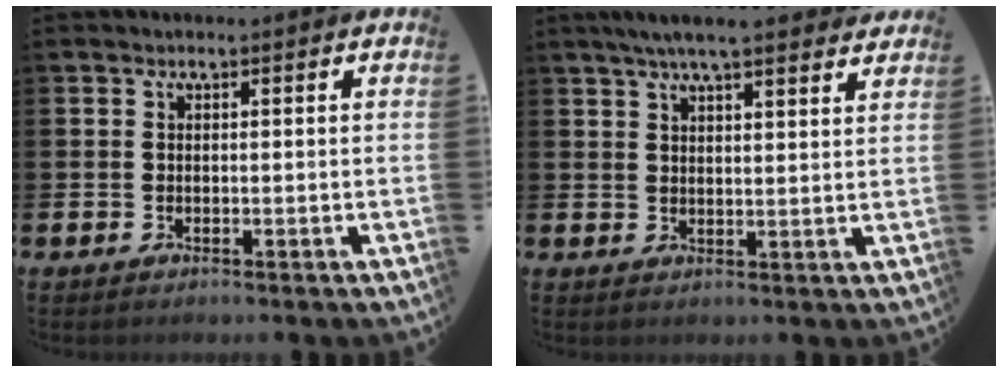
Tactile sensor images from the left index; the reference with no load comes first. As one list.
[{"total": 5.8, "force": [5.3, 0.6, 2.5], "torque": [-0.049, -0.016, 0.092]}]